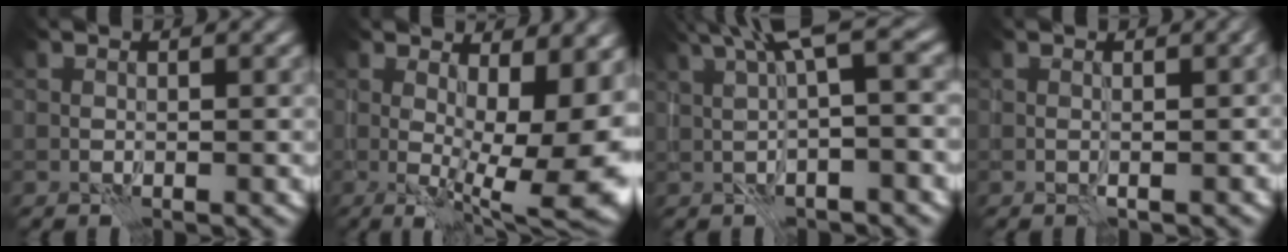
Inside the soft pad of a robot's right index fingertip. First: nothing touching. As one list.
[{"total": 12.5, "force": [0.5, 4.5, 11.6], "torque": [-0.146, -0.012, 0.025]}, {"total": 6.5, "force": [2.1, 1.3, 6.1], "torque": [-0.093, 0.022, 0.035]}, {"total": 1.5, "force": [-0.4, 0.2, 1.5], "torque": [-0.019, 0.000, -0.006]}]